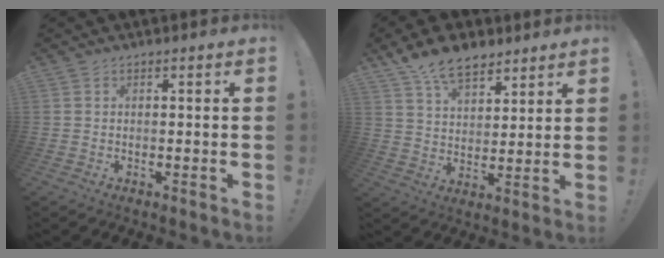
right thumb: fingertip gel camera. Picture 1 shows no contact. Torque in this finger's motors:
{"motor_torque": [0.06, 1.65, 0.26, 0.06, 0.02]}